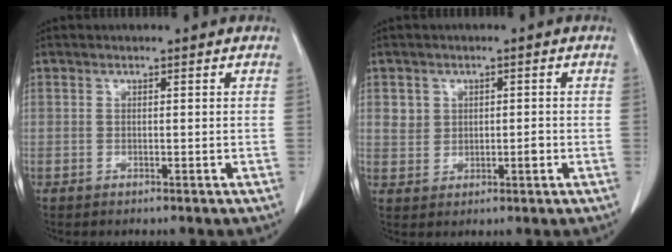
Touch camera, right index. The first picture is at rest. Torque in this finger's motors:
{"motor_torque": [0.14, 0.22, 0.03, 0.03]}